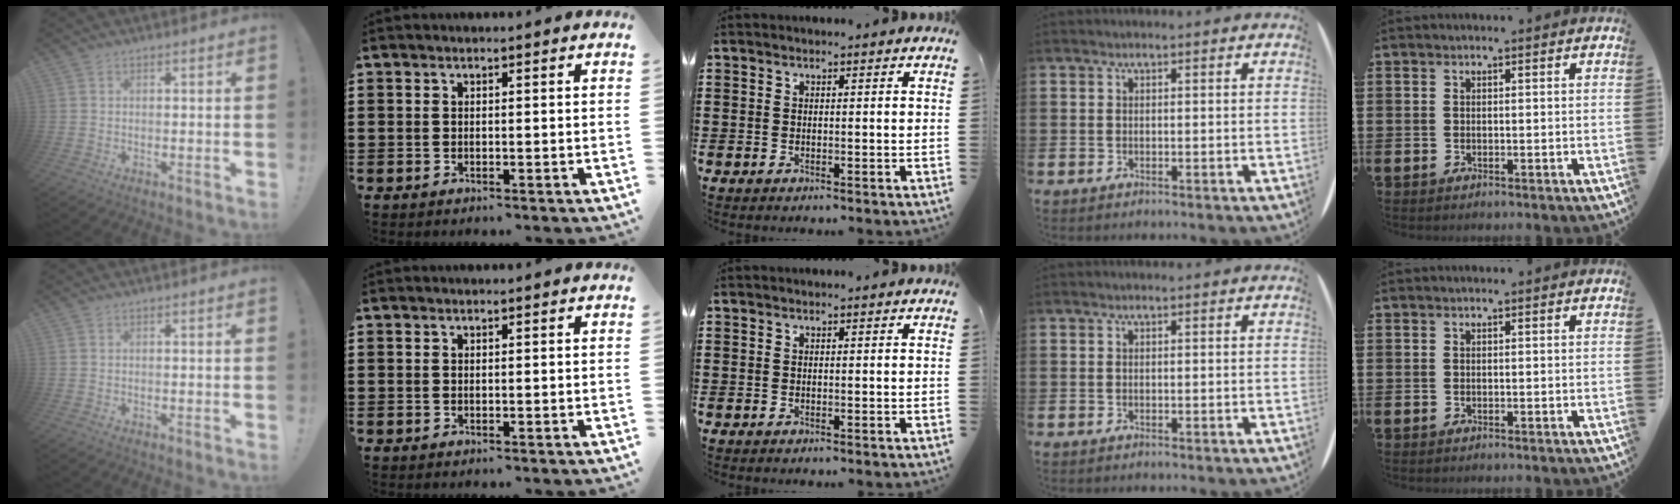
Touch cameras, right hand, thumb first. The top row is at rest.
{}